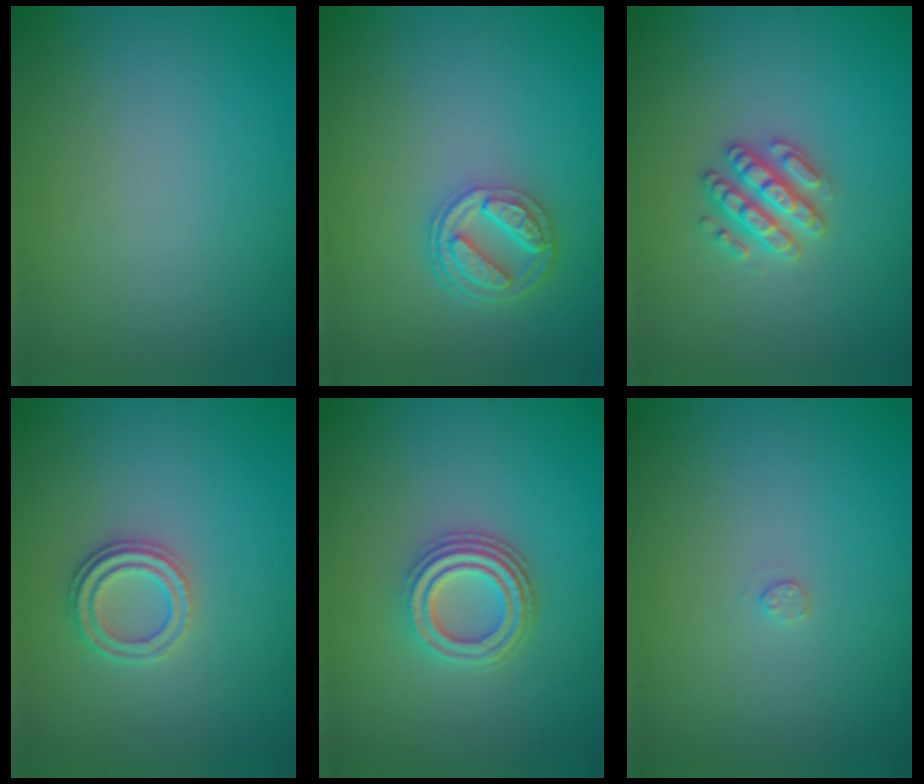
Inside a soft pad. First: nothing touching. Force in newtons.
{"total": 3.8, "press": 2.8, "slide": 2.5}
{"total": 2.8, "press": 2.7, "slide": 0.6}
{"total": 2.3, "press": 2.2, "slide": 0.8}
{"total": 3.9, "press": 3.0, "slide": 2.5}
{"total": 0.5, "press": 0.5, "slide": 0.2}